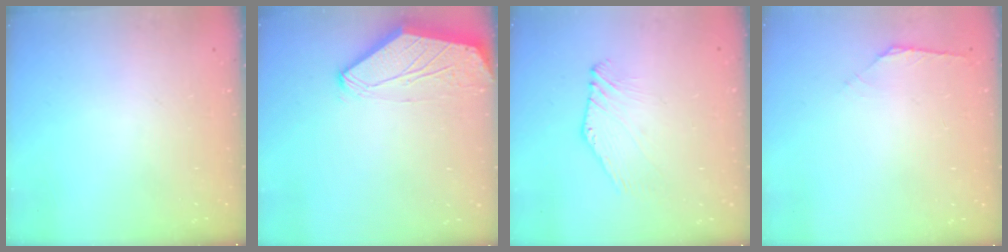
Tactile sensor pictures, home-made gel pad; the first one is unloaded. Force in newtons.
{"total": 0.0}
{"total": 0.0}
{"total": 2.1, "press": 2.0, "slide": 0.6}